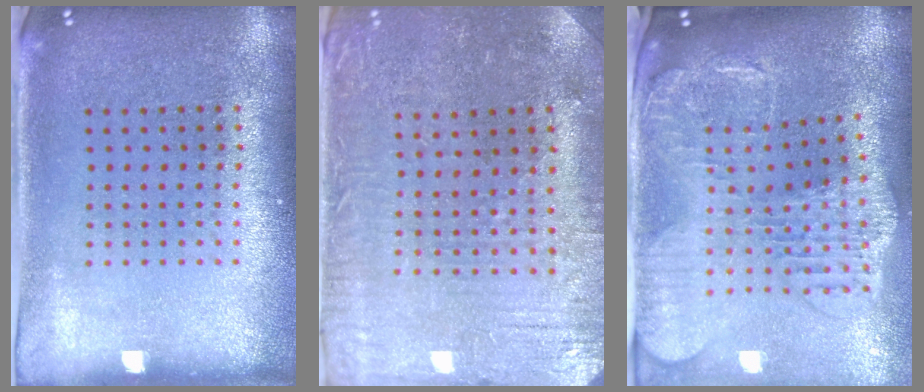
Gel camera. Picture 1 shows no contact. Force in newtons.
{"total": 1.0, "press": 0.9, "slide": 0.4}
{"total": 2.7, "press": 2.3, "slide": 1.4}